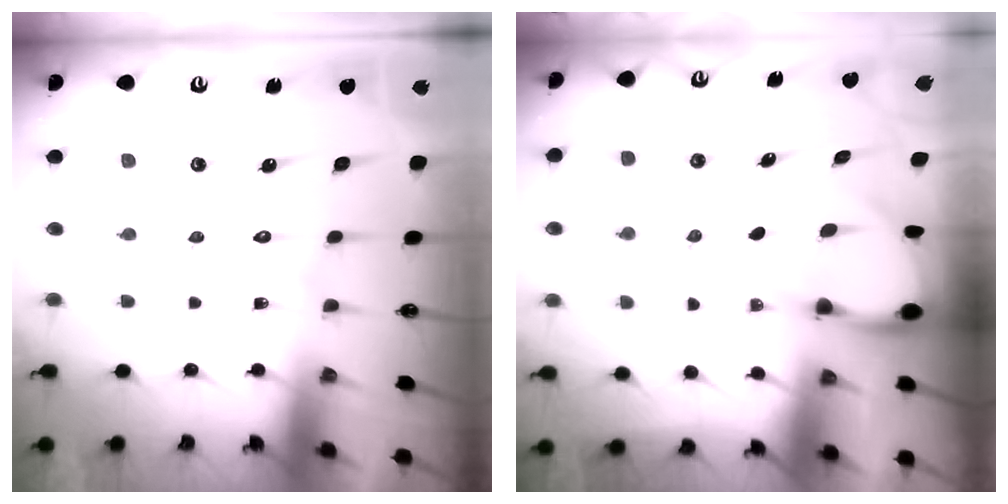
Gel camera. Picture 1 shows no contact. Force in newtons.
{"total": 3.3, "press": 3.3, "slide": 0.2}